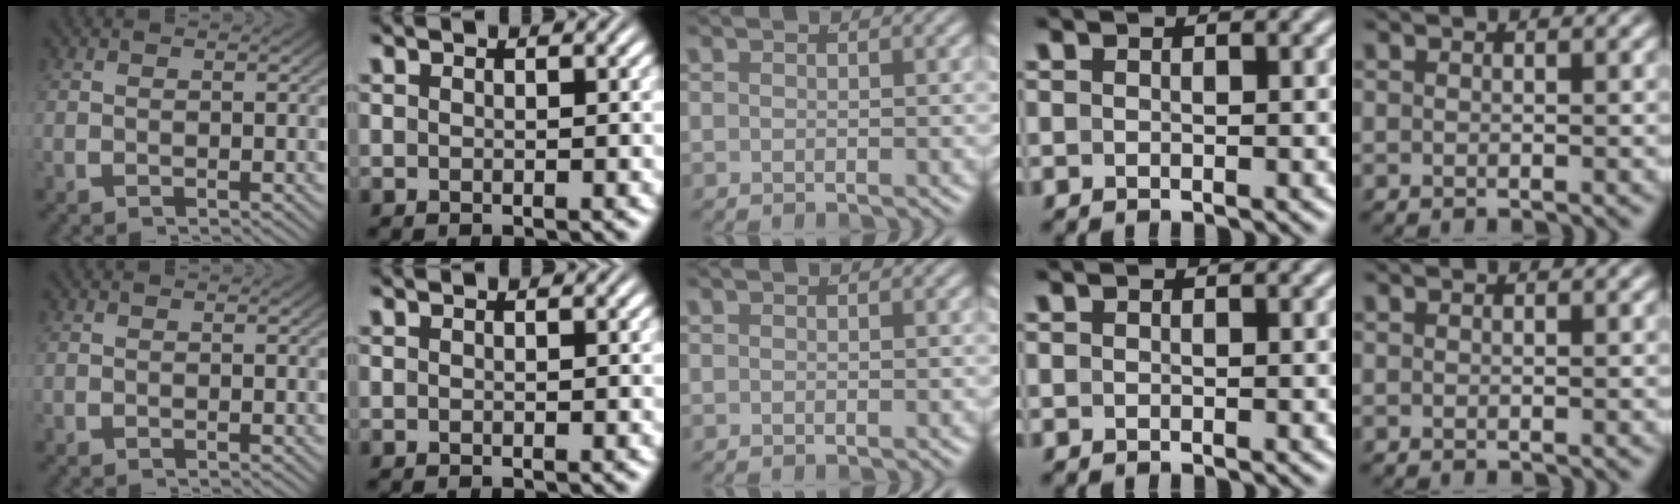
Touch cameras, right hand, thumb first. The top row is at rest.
{}